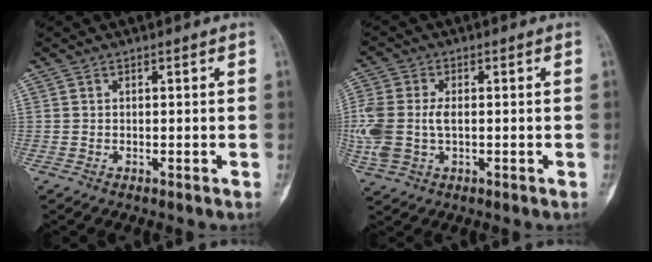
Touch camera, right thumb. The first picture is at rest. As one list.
[{"total": 11.9, "force": [-0.4, 7.9, 8.9], "torque": [-0.245, 0.003, -0.002]}]